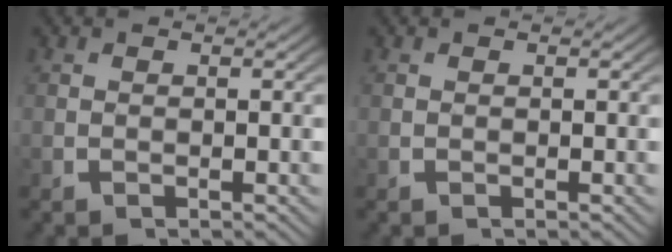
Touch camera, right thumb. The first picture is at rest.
{"total": 0.0}